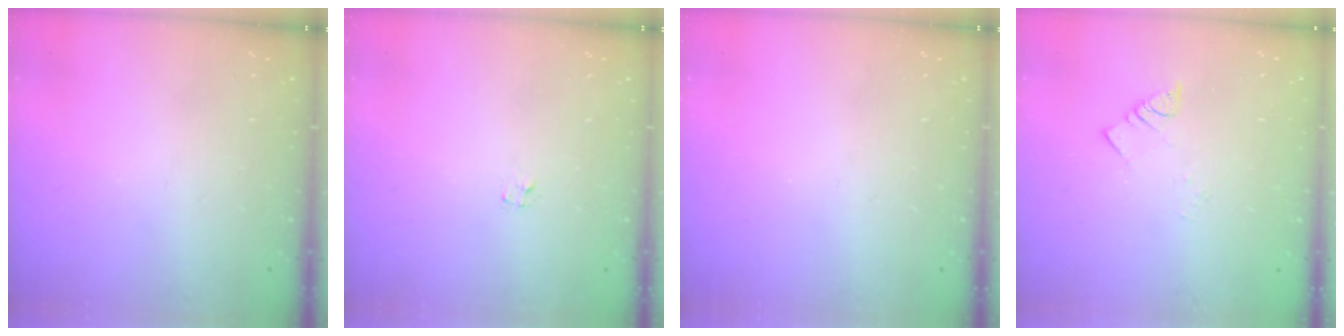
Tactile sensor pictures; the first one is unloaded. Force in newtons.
{"total": 1.2, "press": 1.2, "slide": 0.1}
{"total": 0.0}
{"total": 2.8, "press": 2.8, "slide": 0.3}